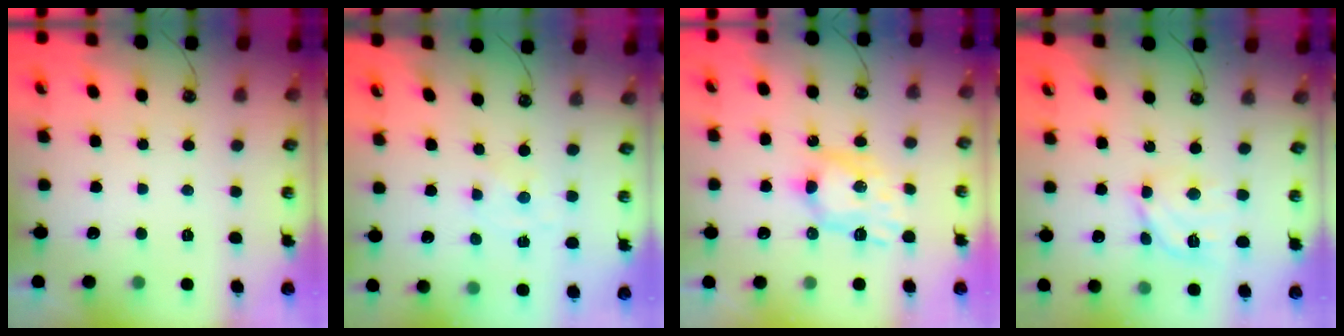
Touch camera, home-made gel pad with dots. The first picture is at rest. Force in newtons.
{"total": 0.0}
{"total": 8.6, "press": 8.6, "slide": 0.8}
{"total": 12.3, "press": 12.2, "slide": 1.7}